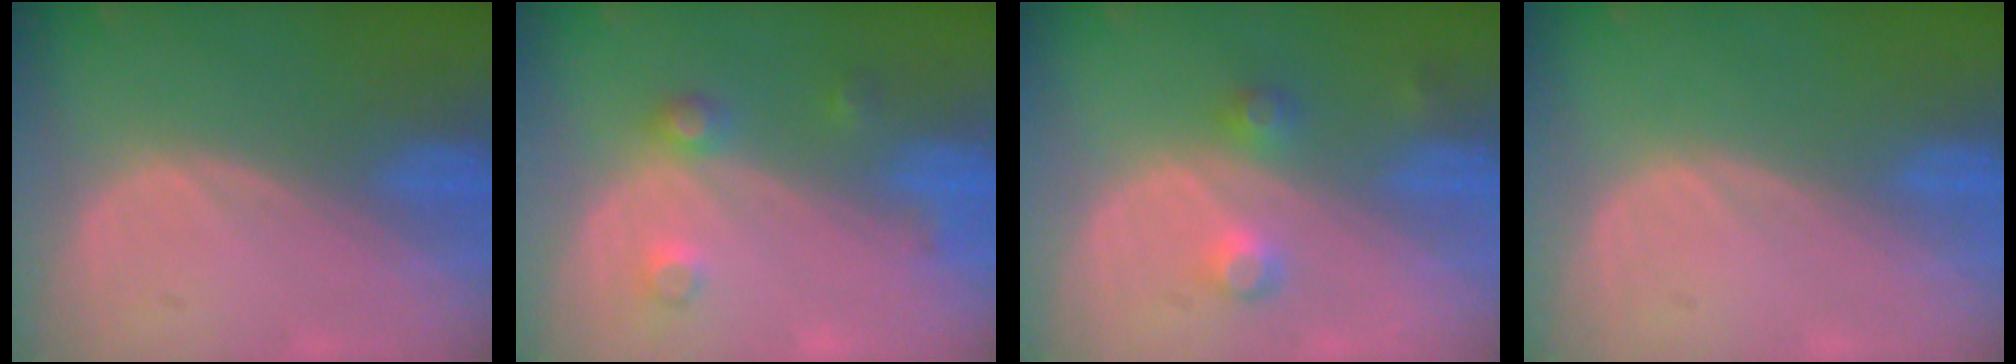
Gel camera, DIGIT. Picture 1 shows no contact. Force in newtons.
{"total": 3.4, "press": 3.2, "slide": 1.1}
{"total": 3.6, "press": 3.4, "slide": 1.1}
{"total": 0.0}